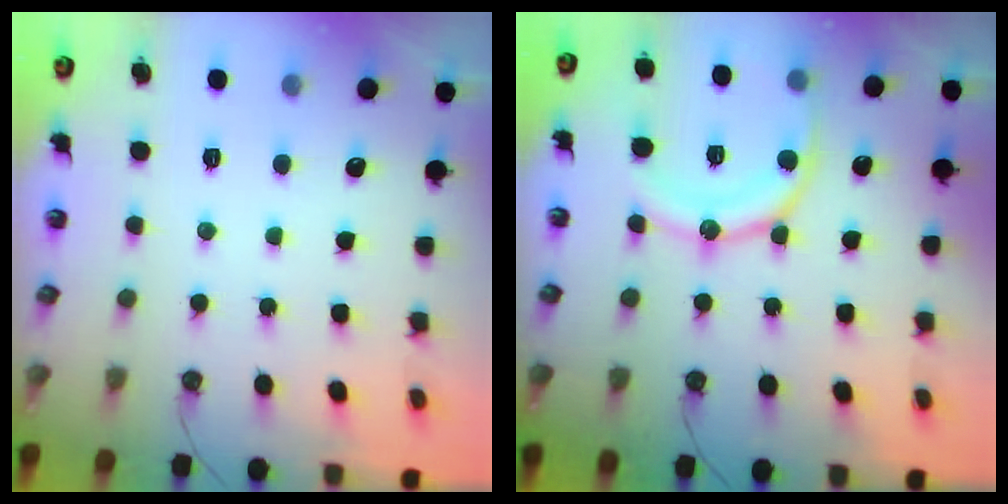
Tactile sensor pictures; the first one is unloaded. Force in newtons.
{"total": 15.7, "press": 15.6, "slide": 1.7}